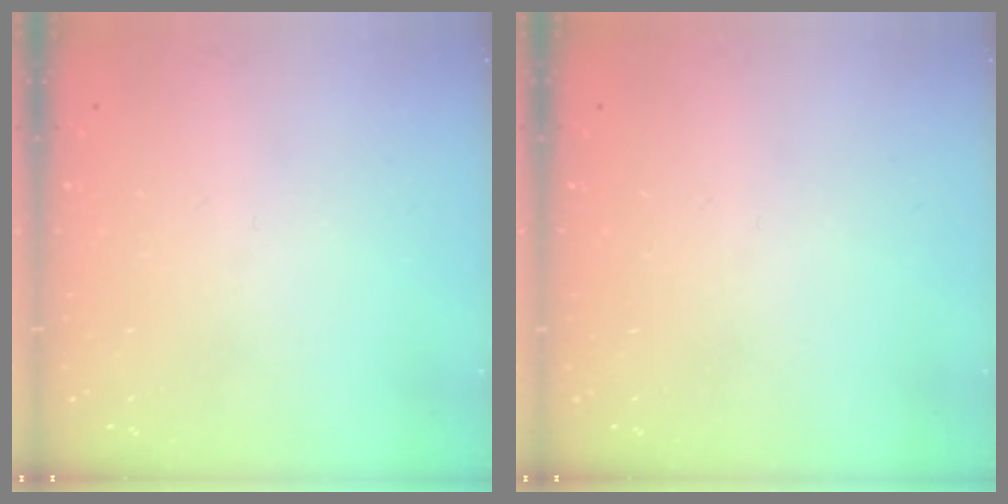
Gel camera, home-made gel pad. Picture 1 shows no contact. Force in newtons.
{"total": 0.0}